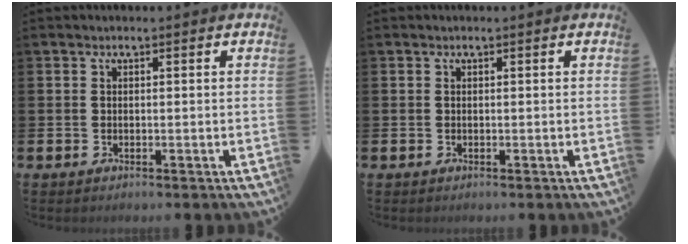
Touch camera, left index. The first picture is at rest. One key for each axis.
{"total": 0.0}